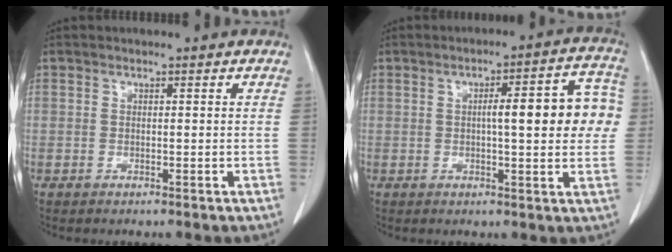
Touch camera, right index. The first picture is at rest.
{"total": 10.7, "force": [0.9, 2.2, 10.4], "torque": [-0.129, 0.031, 0.009]}